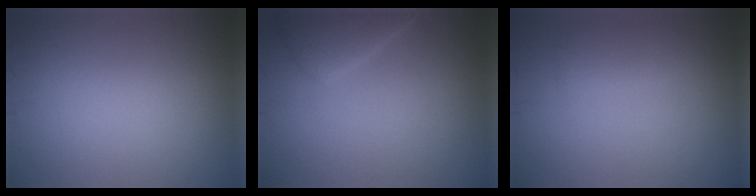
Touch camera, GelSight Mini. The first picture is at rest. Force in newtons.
{"total": 2.9, "press": 2.9, "slide": 0.2}
{"total": 1.9, "press": 1.9, "slide": 0.1}